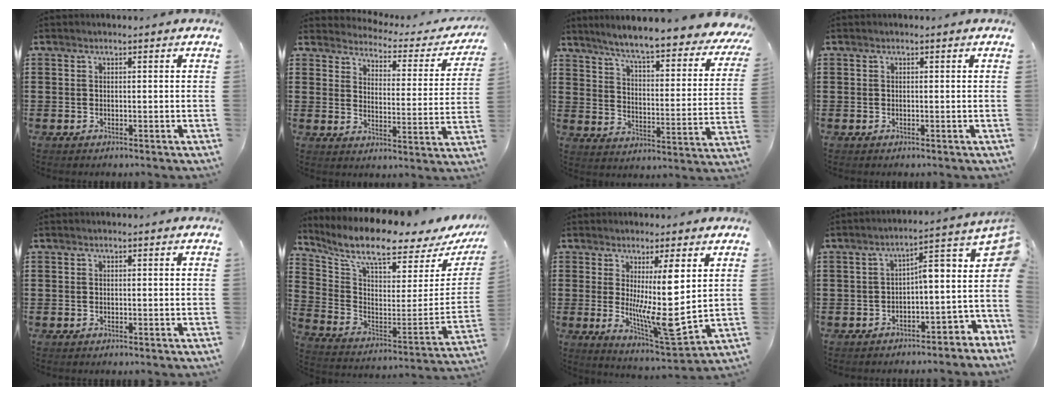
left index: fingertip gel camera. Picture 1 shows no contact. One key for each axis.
{"total": 2.5, "fx": 2.5, "fy": 0.3, "fz": 0.1, "tx": -0.025, "ty": -0.026, "tz": 0.035}
{"total": 6.5, "fx": 5.5, "fy": -0.7, "fz": 3.3, "tx": -0.087, "ty": -0.047, "tz": 0.086}
{"total": 0.0}
{"total": 0.0}
{"total": 8.5, "fx": 7.0, "fy": 1.1, "fz": 4.7, "tx": -0.118, "ty": -0.065, "tz": 0.117}
{"total": 9.8, "fx": 2.7, "fy": 1.3, "fz": 9.4, "tx": -0.159, "ty": -0.041, "tz": 0.043}
{"total": 3.9, "fx": -0.2, "fy": 1.5, "fz": 3.5, "tx": -0.052, "ty": -0.025, "tz": -0.022}